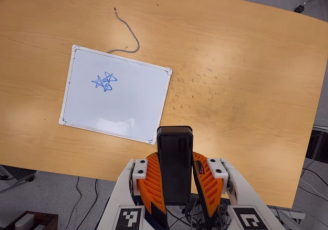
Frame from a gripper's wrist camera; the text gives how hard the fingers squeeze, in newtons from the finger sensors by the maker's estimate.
{"total": 10.1, "left": 8.1, "right": 12.1}